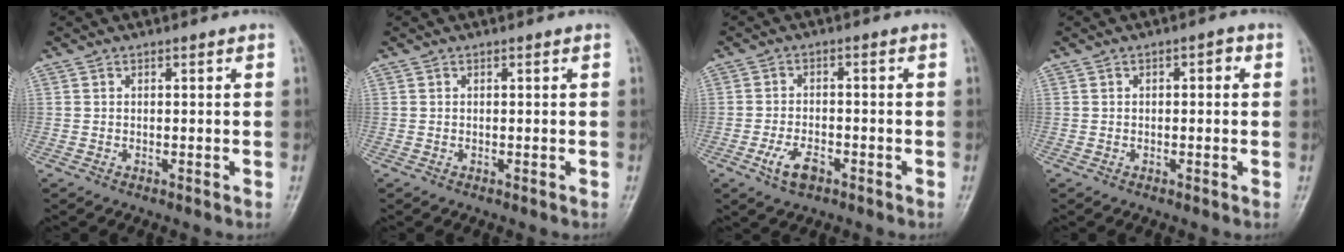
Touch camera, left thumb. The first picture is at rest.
{"total": 0.0}
{"total": 5.1, "force": [-2.7, 2.6, 3.5], "torque": [-0.067, 0.015, -0.048]}
{"total": 2.2, "force": [0.3, 1.1, 1.9], "torque": [-0.016, 0.010, -0.002]}